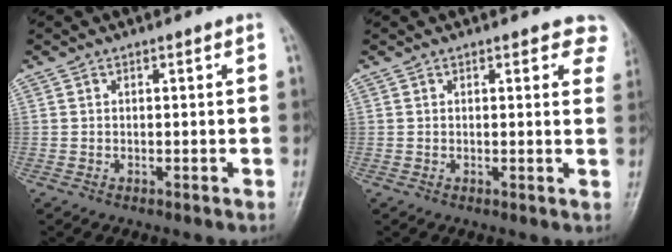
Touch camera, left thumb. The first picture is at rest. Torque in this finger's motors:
{"motor_torque": [0.09, 0.77, 0.25, -0.22, -0.04]}